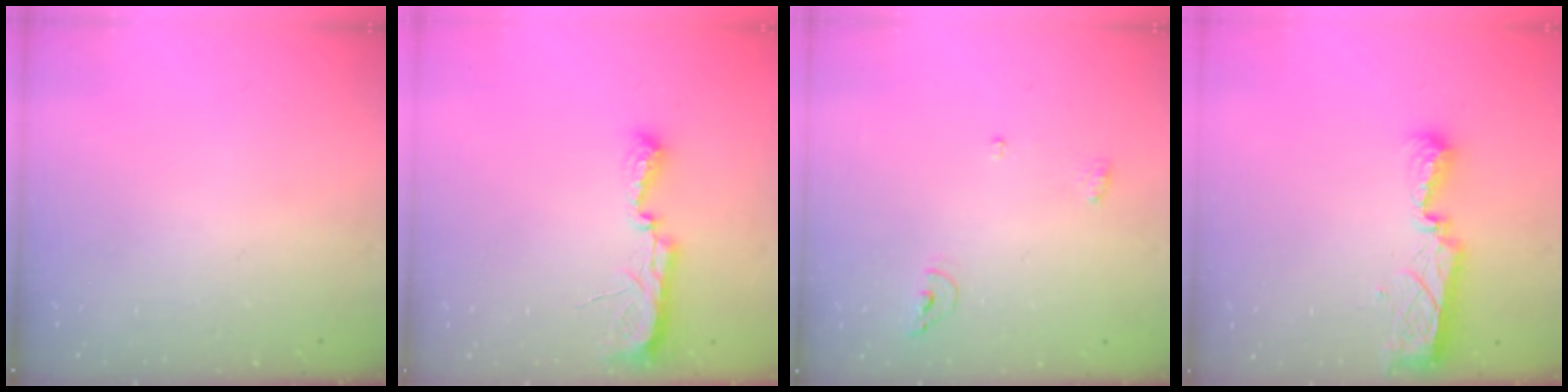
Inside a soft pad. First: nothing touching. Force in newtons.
{"total": 8.1, "press": 8.1, "slide": 1.0}
{"total": 5.7, "press": 5.7, "slide": 1.0}
{"total": 7.9, "press": 7.9, "slide": 0.9}